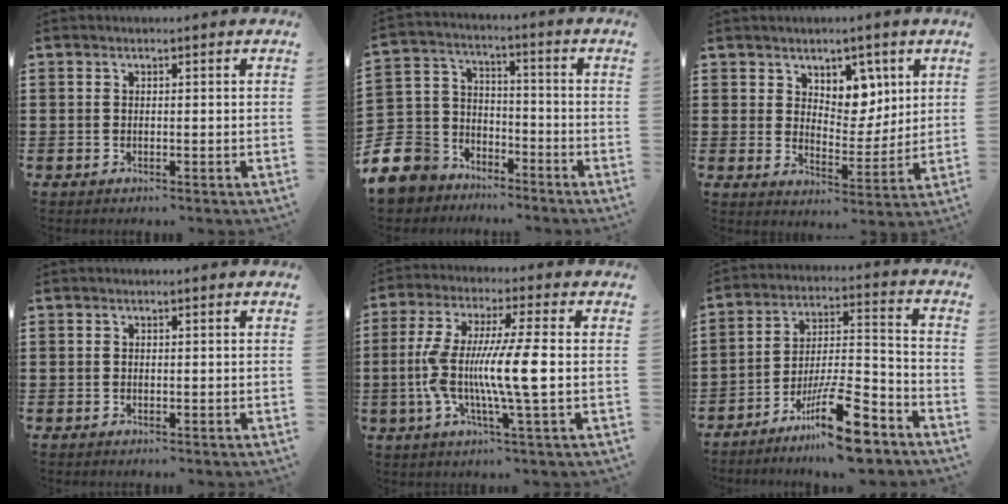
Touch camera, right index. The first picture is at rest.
{"total": 9.0, "force": [-6.5, 6.0, 1.5], "torque": [-0.087, 0.008, -0.132]}
{"total": 5.8, "force": [3.7, 4.1, 1.7], "torque": [-0.041, -0.006, 0.063]}
{"total": 0.0}
{"total": 11.1, "force": [-1.4, 0.8, 11.0], "torque": [-0.227, -0.014, -0.036]}
{"total": 13.8, "force": [-9.6, 3.0, 9.5], "torque": [-0.164, 0.036, -0.170]}